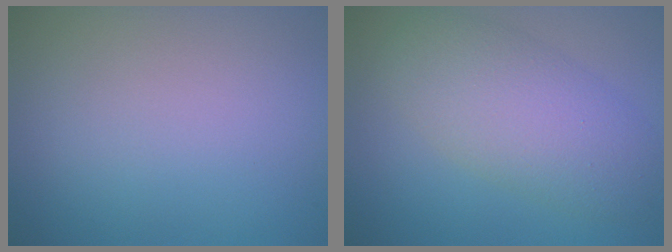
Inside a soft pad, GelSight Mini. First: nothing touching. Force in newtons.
{"total": 6.1, "press": 6.1, "slide": 0.2}